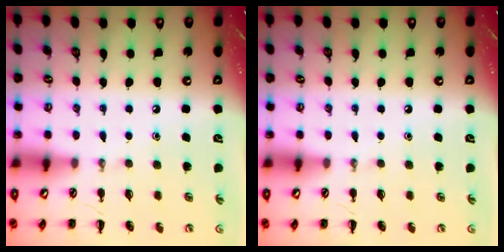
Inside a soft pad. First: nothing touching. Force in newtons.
{"total": 0.0}